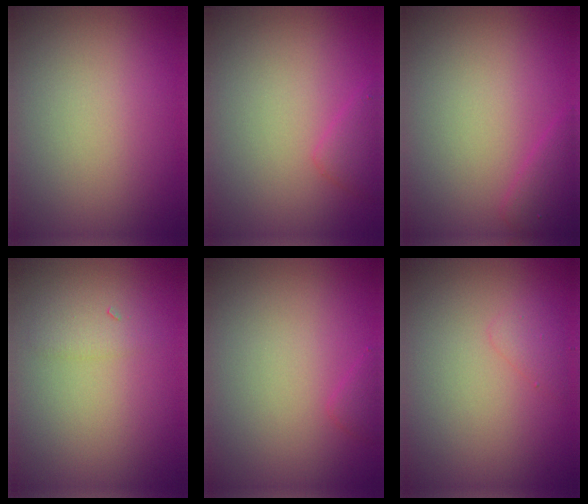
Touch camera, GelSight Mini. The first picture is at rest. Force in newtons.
{"total": 1.5, "press": 1.5, "slide": 0.2}
{"total": 1.9, "press": 1.9, "slide": 0.1}
{"total": 1.3, "press": 1.3, "slide": 0.1}
{"total": 0.9, "press": 0.9, "slide": 0.1}
{"total": 1.0, "press": 1.0, "slide": 0.1}